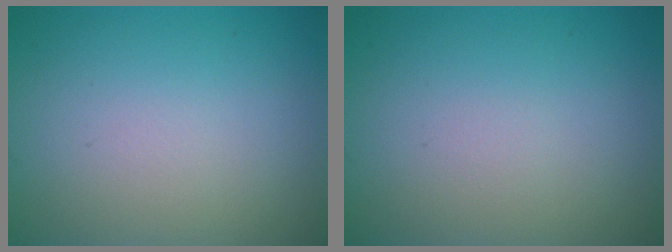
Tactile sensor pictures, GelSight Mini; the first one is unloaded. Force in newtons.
{"total": 0.0}